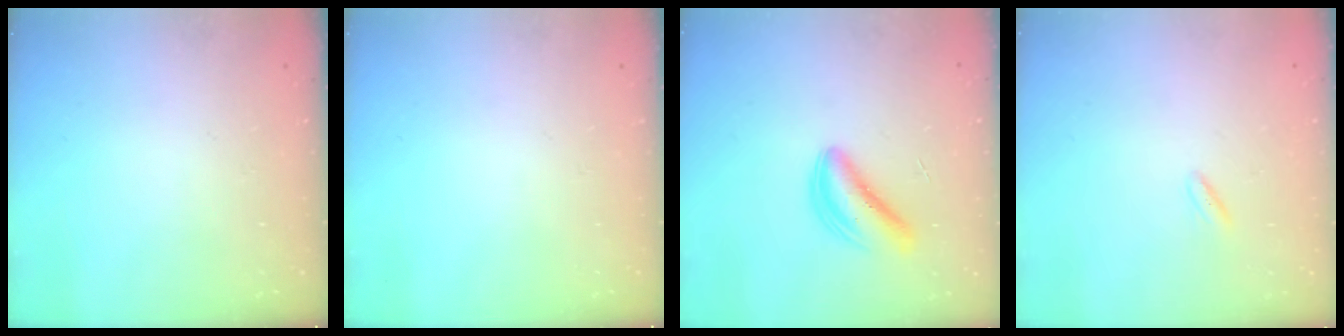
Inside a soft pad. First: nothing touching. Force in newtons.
{"total": 0.0}
{"total": 4.8, "press": 4.7, "slide": 1.3}
{"total": 2.2, "press": 2.0, "slide": 1.0}